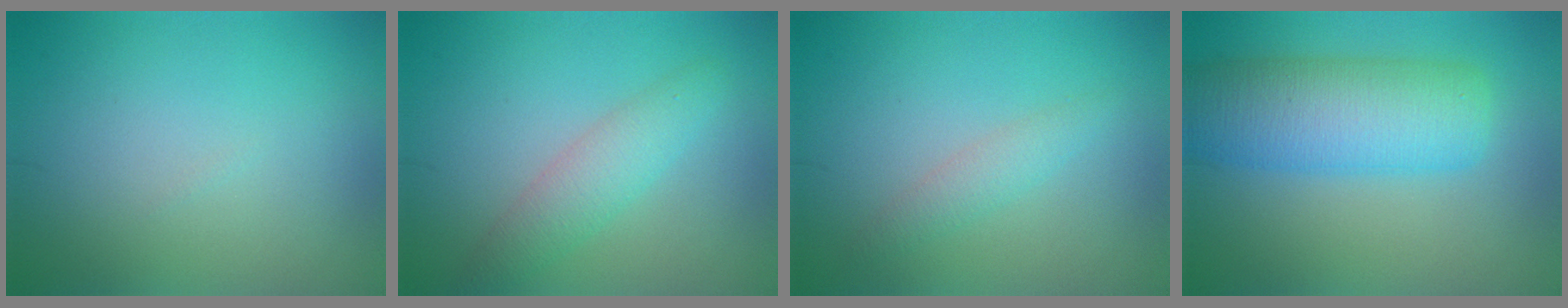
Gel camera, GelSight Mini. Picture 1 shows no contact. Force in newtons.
{"total": 3.0, "press": 3.0, "slide": 0.2}
{"total": 1.6, "press": 1.6, "slide": 0.1}
{"total": 8.1, "press": 8.1, "slide": 0.2}